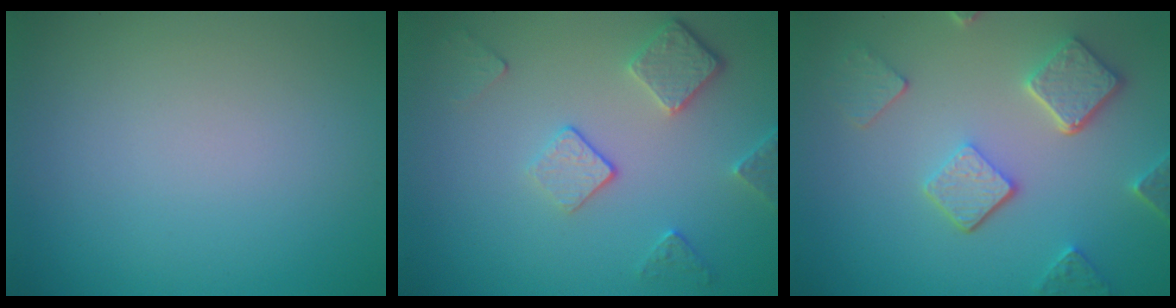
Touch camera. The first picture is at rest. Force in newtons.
{"total": 3.7, "press": 2.8, "slide": 2.4}
{"total": 5.1, "press": 3.9, "slide": 3.2}